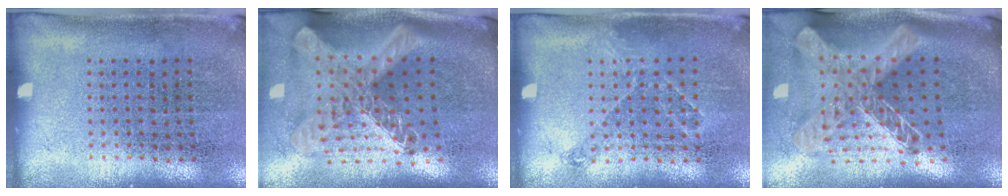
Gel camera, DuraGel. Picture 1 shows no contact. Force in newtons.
{"total": 3.0, "press": 2.1, "slide": 2.2}
{"total": 0.9, "press": 0.7, "slide": 0.5}
{"total": 2.6, "press": 1.9, "slide": 1.8}